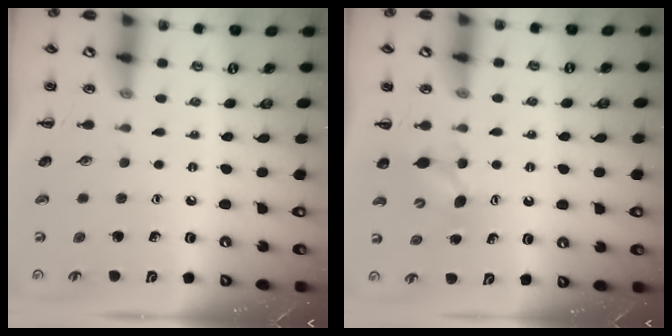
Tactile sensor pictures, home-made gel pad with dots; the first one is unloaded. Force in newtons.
{"total": 4.6, "press": 4.5, "slide": 0.4}